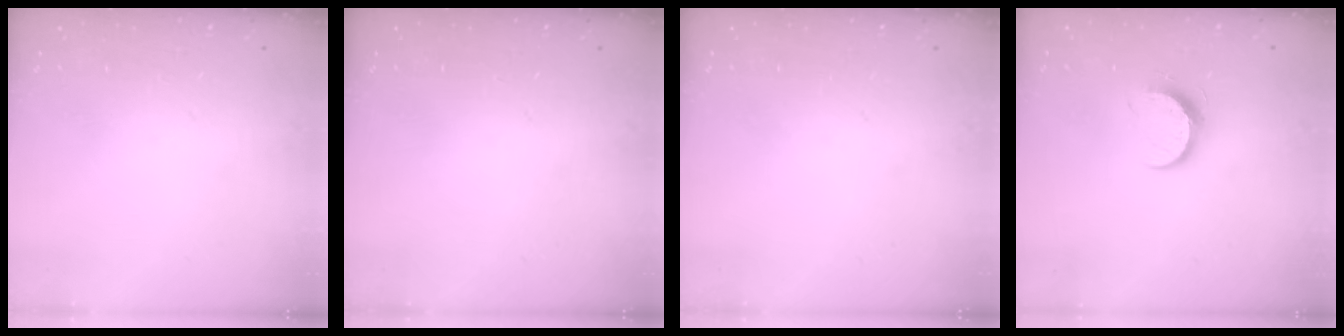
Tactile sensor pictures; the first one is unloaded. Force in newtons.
{"total": 0.0}
{"total": 0.0}
{"total": 7.2, "press": 7.1, "slide": 0.6}